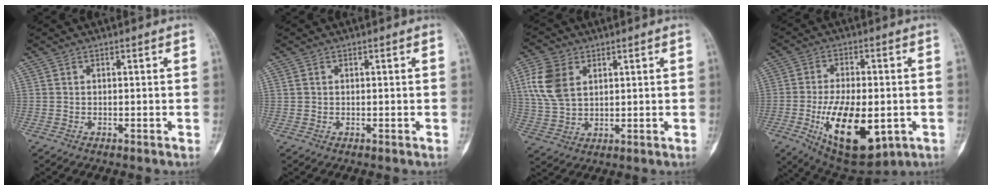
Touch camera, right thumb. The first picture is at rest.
{"total": 0.5, "force": [0.2, 0.5, 0.2], "torque": [0.001, 0.003, 0.004]}
{"total": 10.0, "force": [3.3, 6.8, 6.5], "torque": [-0.132, -0.004, 0.071]}
{"total": 17.7, "force": [-4.7, 8.4, 14.8], "torque": [-0.226, -0.006, -0.056]}